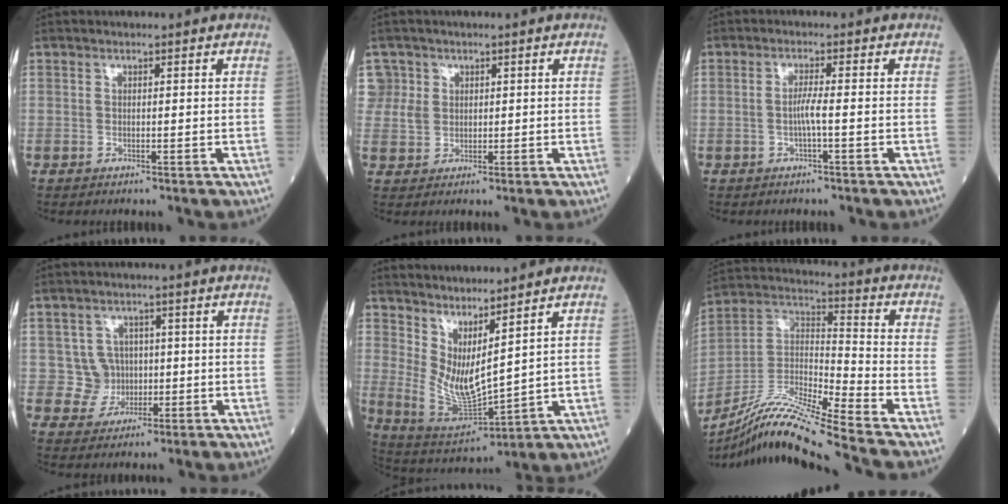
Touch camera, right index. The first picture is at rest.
{"total": 3.8, "force": [1.3, 3.5, -0.2], "torque": [0.022, 0.012, 0.024]}
{"total": 2.2, "force": [-0.6, -0.2, 2.1], "torque": [-0.039, 0.000, -0.013]}
{"total": 4.4, "force": [0.2, 4.4, 0.2], "torque": [0.008, 0.011, 0.007]}
{"total": 9.2, "force": [4.6, 1.8, 7.7], "torque": [-0.161, -0.022, 0.107]}
{"total": 17.6, "force": [-14.8, -1.9, 9.3], "torque": [-0.191, -0.010, -0.276]}